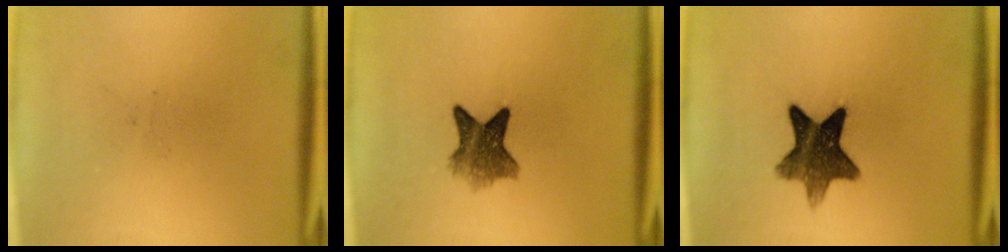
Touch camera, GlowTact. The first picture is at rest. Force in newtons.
{"total": 6.5}
{"total": 10.9}